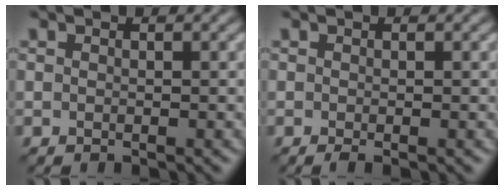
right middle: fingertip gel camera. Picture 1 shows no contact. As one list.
[{"total": 0.6, "force": [-0.3, 0.0, 0.5], "torque": [-0.012, -0.003, -0.005]}]